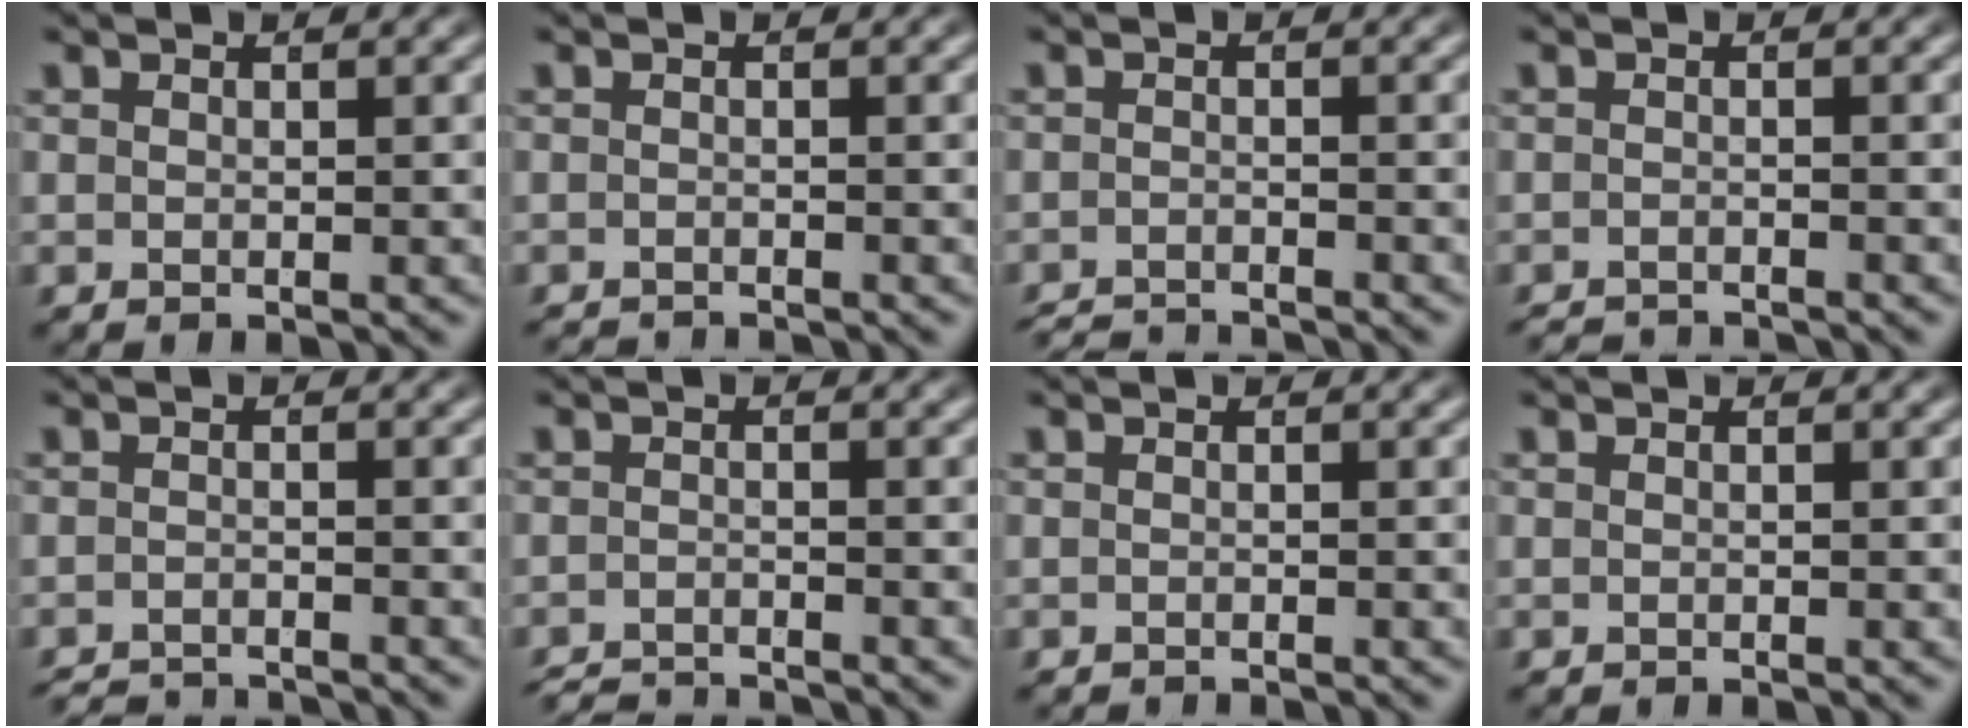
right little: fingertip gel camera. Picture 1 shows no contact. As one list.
[{"total": 1.8, "force": [-1.8, -0.4, -0.2], "torque": [0.000, -0.016, -0.023]}, {"total": 3.2, "force": [-3.2, -0.1, 0.0], "torque": [-0.001, -0.017, -0.048]}, {"total": 2.8, "force": [-2.8, -0.3, -0.1], "torque": [0.000, -0.017, -0.040]}, {"total": 3.6, "force": [-3.6, -0.1, 0.0], "torque": [0.001, -0.018, -0.055]}, {"total": 3.4, "force": [-3.4, 0.0, 0.0], "torque": [-0.002, -0.018, -0.054]}, {"total": 0.8, "force": [-0.7, -0.4, -0.1], "torque": [-0.004, -0.009, -0.007]}, {"total": 0.0}]